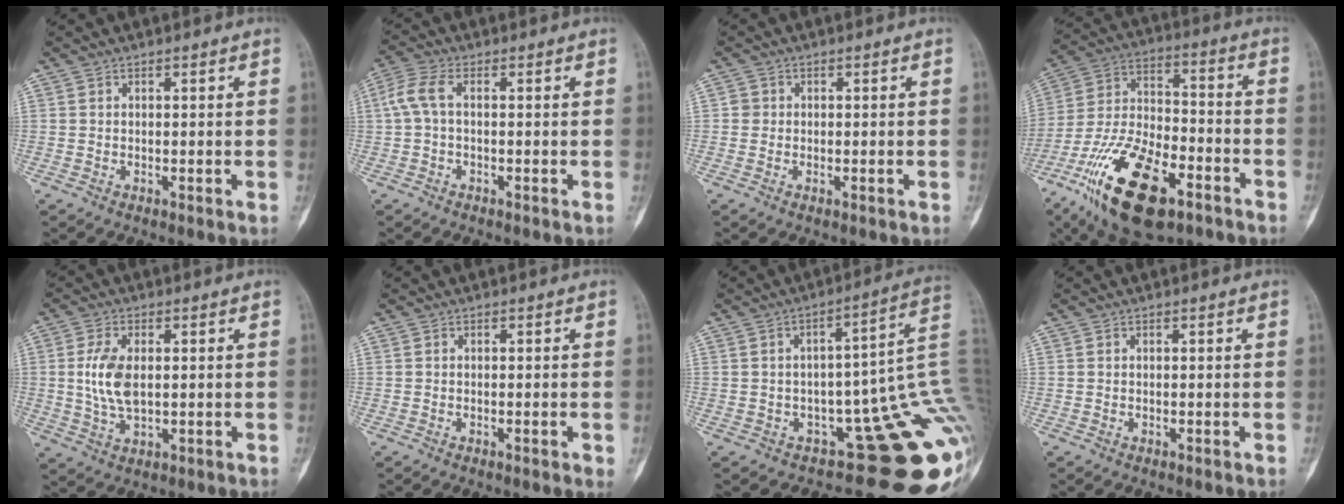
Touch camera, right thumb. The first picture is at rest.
{"total": 5.0, "force": [0.3, 2.7, 4.2], "torque": [-0.101, 0.011, -0.003]}
{"total": 1.6, "force": [-0.1, 1.6, 0.3], "torque": [0.009, 0.006, -0.006]}
{"total": 22.4, "force": [-12.0, 10.2, 15.9], "torque": [-0.309, 0.051, -0.212]}
{"total": 7.8, "force": [0.6, 4.4, 6.5], "torque": [-0.129, -0.004, 0.015]}
{"total": 1.2, "force": [-0.3, 0.4, 1.1], "torque": [-0.010, -0.002, -0.004]}
{"total": 19.2, "force": [-4.4, 8.0, 16.9], "torque": [-0.119, 0.071, -0.044]}
{"total": 0.0}